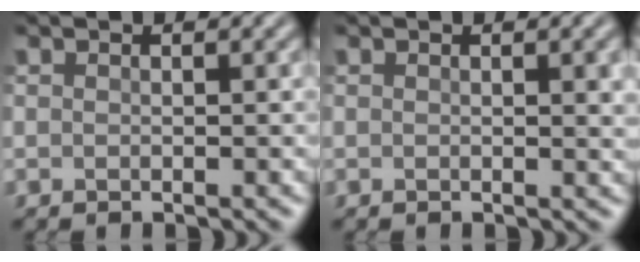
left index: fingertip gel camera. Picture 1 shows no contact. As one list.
[{"total": 2.5, "force": [0.5, 0.8, 2.4], "torque": [-0.016, 0.004, 0.012]}]